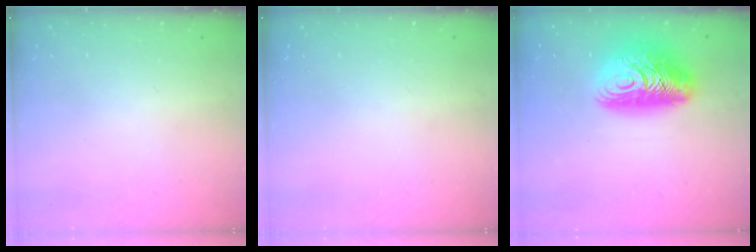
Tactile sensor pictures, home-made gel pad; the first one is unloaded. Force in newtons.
{"total": 0.0}
{"total": 18.0, "press": 17.9, "slide": 1.4}